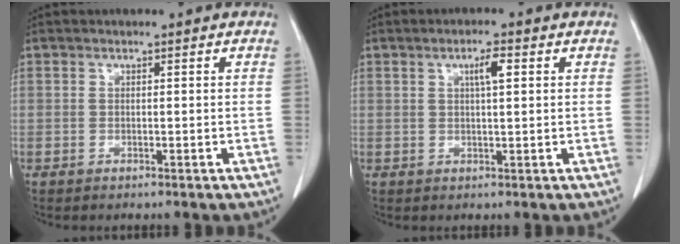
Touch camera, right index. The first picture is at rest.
{"total": 3.1, "force": [1.1, 0.4, 2.8], "torque": [-0.050, 0.002, 0.017]}